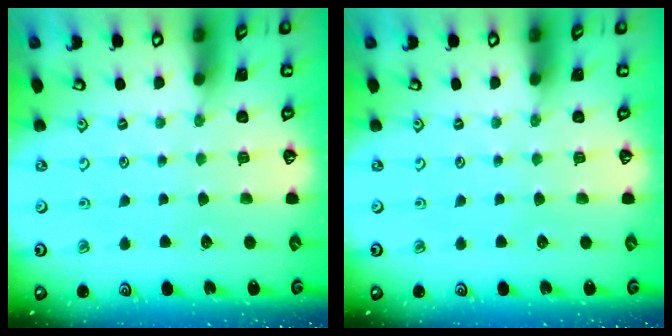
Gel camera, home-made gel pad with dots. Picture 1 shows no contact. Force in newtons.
{"total": 0.0}